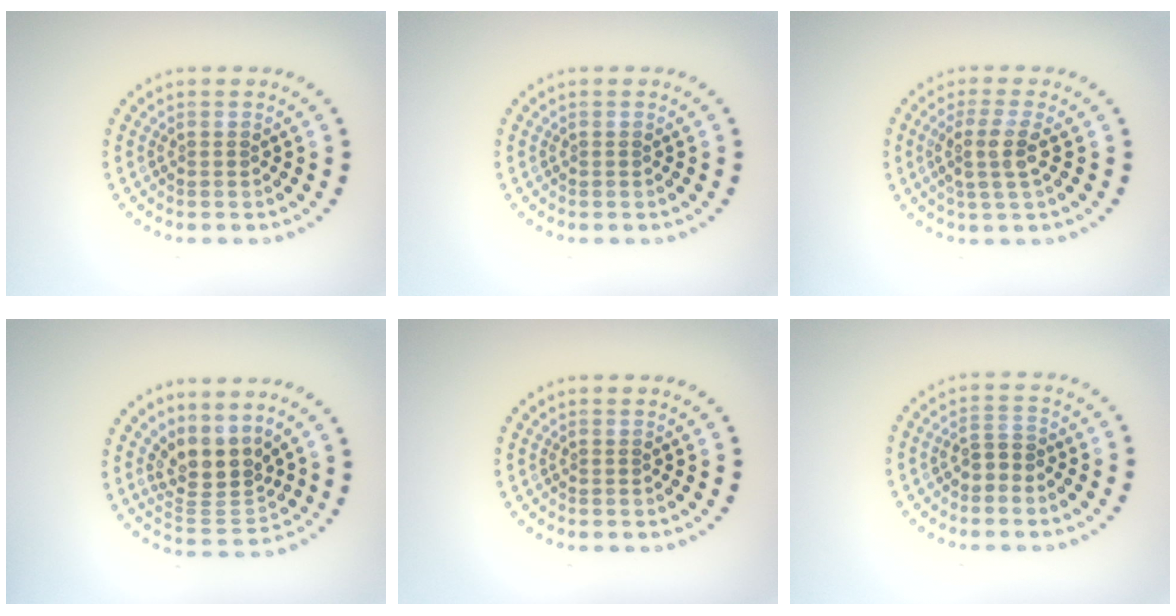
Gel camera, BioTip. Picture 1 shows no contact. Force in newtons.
{"total": 0.0}
{"total": 3.1, "press": 2.4, "slide": 1.9}
{"total": 3.9, "press": 3.0, "slide": 2.5}
{"total": 0.0}
{"total": 1.9, "press": 1.8, "slide": 0.8}